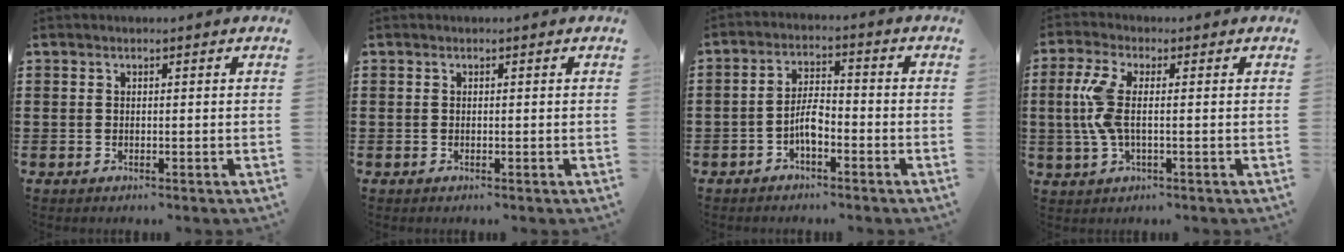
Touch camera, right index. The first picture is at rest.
{"total": 0.0}
{"total": 4.4, "force": [-2.0, 1.7, 3.6], "torque": [-0.076, 0.006, -0.042]}
{"total": 6.0, "force": [0.0, 2.1, 5.6], "torque": [-0.148, -0.012, -0.012]}